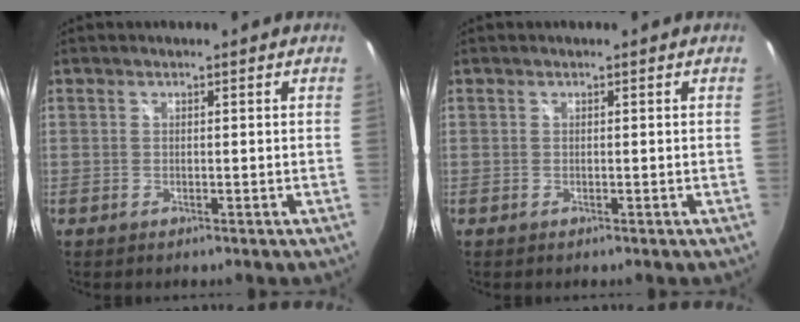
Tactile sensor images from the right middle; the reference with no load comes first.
{"total": 0.0}